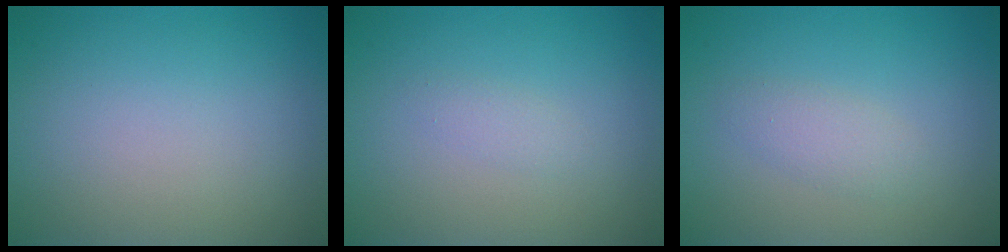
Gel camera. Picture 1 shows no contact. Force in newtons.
{"total": 0.9, "press": 0.9, "slide": 0.0}
{"total": 1.7, "press": 1.7, "slide": 0.1}